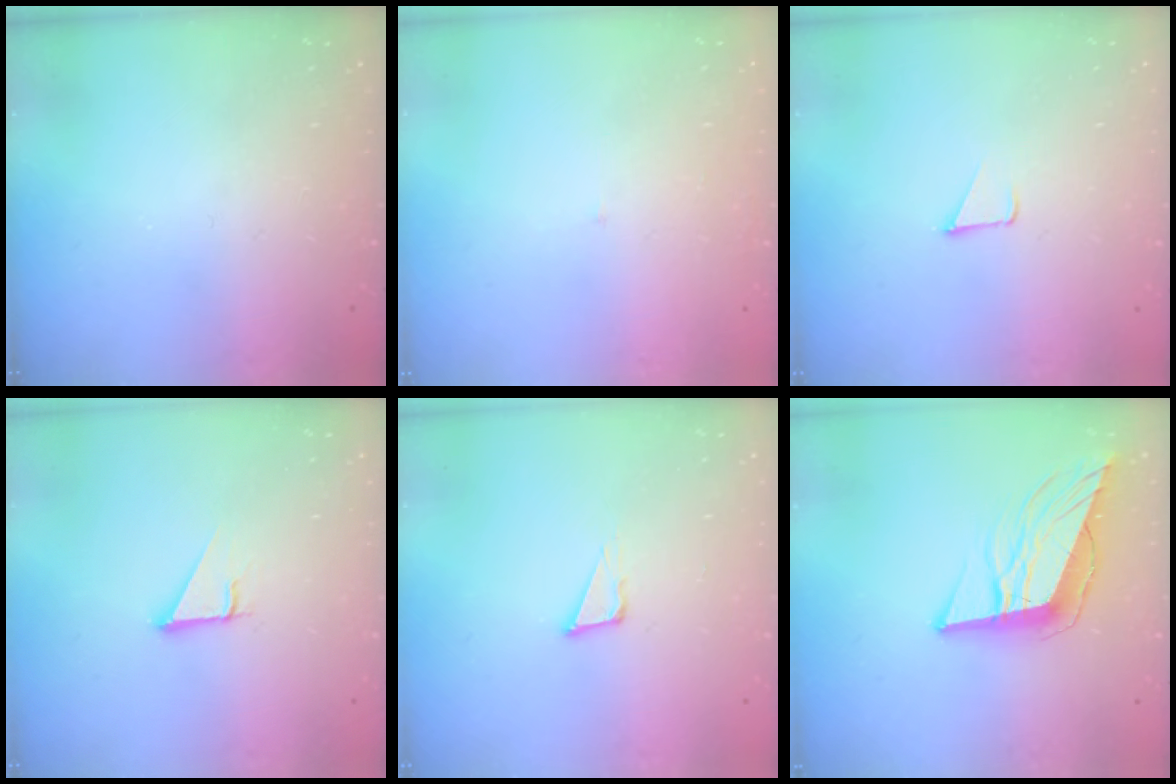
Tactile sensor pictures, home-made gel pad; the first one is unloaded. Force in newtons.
{"total": 2.0, "press": 2.0, "slide": 0.1}
{"total": 1.8, "press": 1.7, "slide": 0.1}
{"total": 2.9, "press": 2.9, "slide": 0.1}
{"total": 3.8, "press": 3.7, "slide": 0.8}
{"total": 12.4, "press": 11.9, "slide": 3.6}